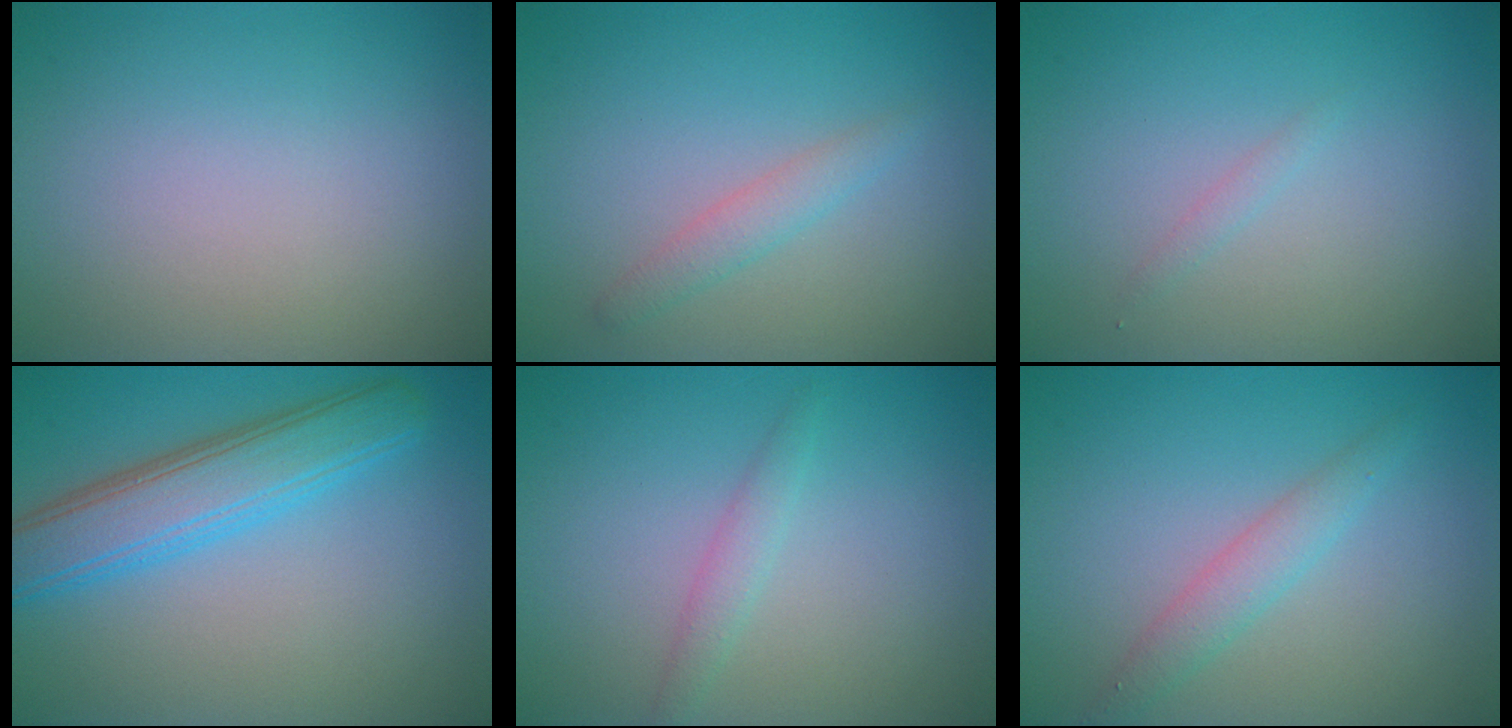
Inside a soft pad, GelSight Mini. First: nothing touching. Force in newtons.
{"total": 1.6, "press": 1.6, "slide": 0.0}
{"total": 0.7, "press": 0.7, "slide": 0.1}
{"total": 5.8, "press": 5.8, "slide": 0.3}
{"total": 1.4, "press": 1.4, "slide": 0.1}
{"total": 2.2, "press": 2.2, "slide": 0.0}